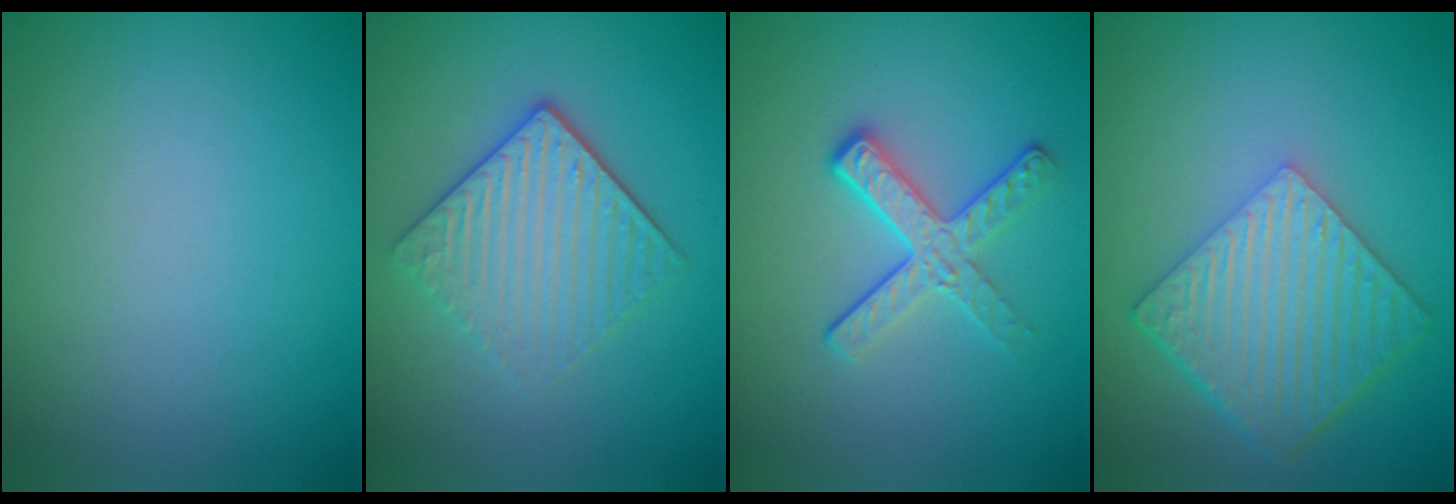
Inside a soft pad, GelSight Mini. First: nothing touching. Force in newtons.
{"total": 4.1, "press": 3.4, "slide": 2.3}
{"total": 3.1, "press": 2.4, "slide": 1.9}
{"total": 6.4, "press": 4.6, "slide": 4.5}